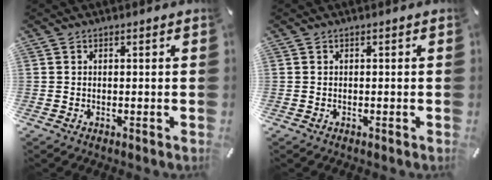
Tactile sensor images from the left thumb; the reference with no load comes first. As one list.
[{"total": 0.0}]